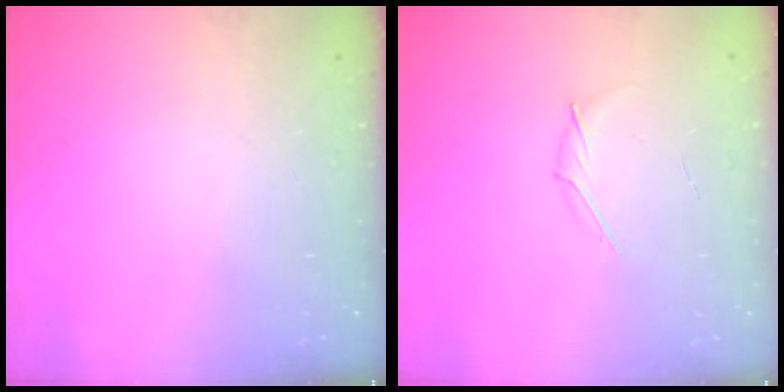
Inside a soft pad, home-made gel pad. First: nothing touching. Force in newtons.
{"total": 3.6, "press": 3.5, "slide": 0.9}